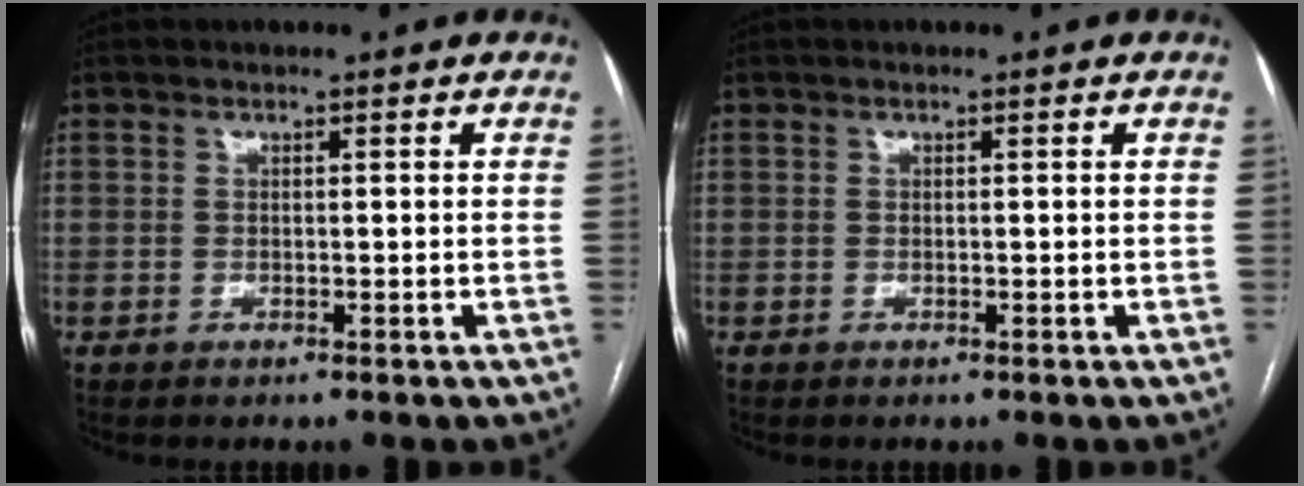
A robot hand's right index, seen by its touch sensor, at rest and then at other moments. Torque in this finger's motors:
{"motor_torque": [0.00, 0.00, 0.01, 0.01]}